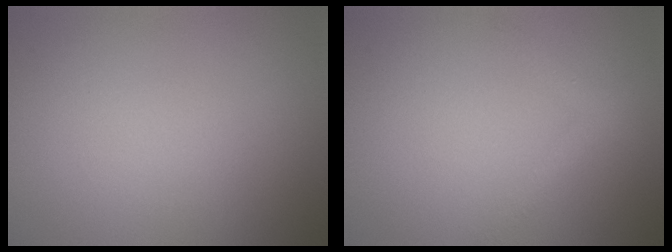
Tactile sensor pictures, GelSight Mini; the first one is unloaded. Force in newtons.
{"total": 1.8, "press": 1.8, "slide": 0.1}